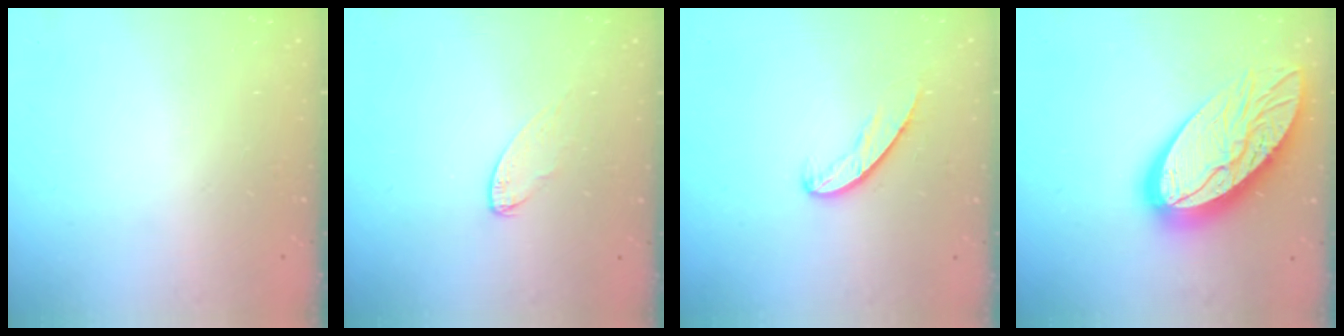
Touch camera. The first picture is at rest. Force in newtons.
{"total": 4.7, "press": 4.7, "slide": 0.5}
{"total": 5.9, "press": 5.9, "slide": 0.4}
{"total": 22.3, "press": 22.2, "slide": 2.0}